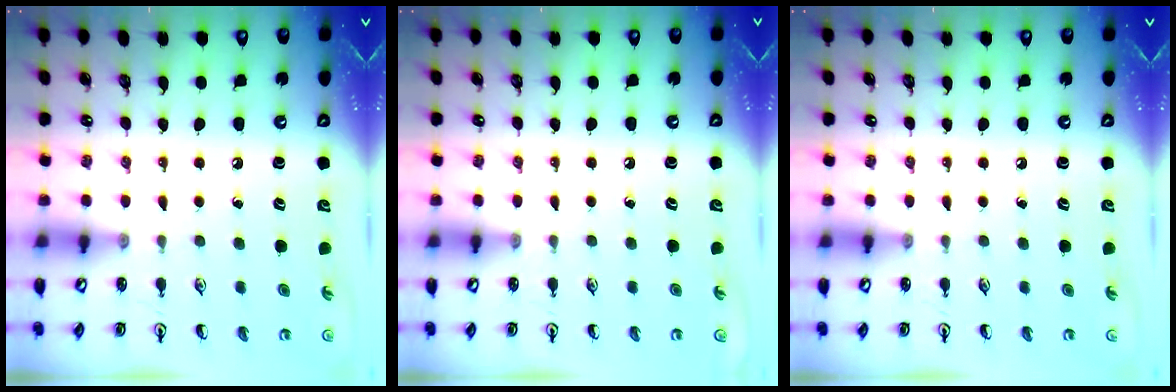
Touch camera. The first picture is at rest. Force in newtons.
{"total": 0.0}
{"total": 0.0}